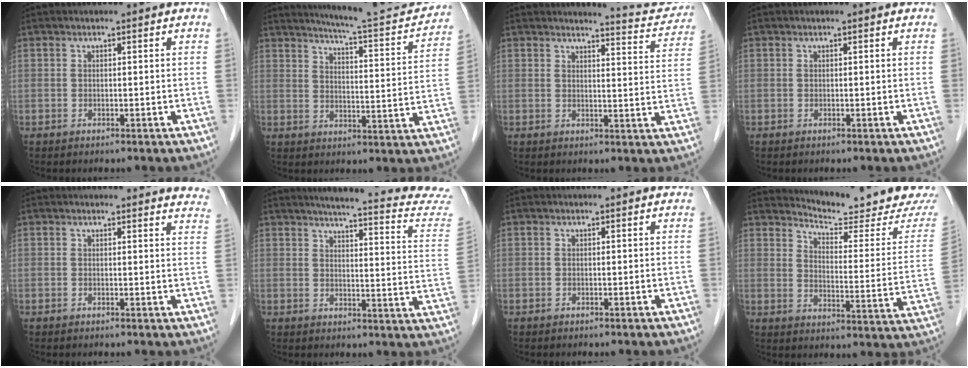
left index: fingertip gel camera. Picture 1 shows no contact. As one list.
[{"total": 15.6, "force": [14.8, 0.6, 5.0], "torque": [-0.076, -0.036, 0.187]}, {"total": 7.4, "force": [7.4, 0.4, 0.3], "torque": [-0.004, -0.029, 0.072]}, {"total": 0.0}, {"total": 8.8, "force": [8.5, 1.7, 1.1], "torque": [0.025, -0.020, 0.055]}, {"total": 19.4, "force": [17.9, 0.7, 7.4], "torque": [-0.086, -0.070, 0.191]}, {"total": 0.0}, {"total": 16.2, "force": [15.8, 0.0, 3.8], "torque": [-0.058, -0.092, 0.191]}]